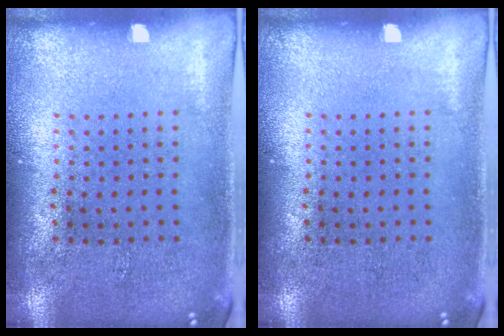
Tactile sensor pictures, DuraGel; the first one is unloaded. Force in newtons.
{"total": 0.0}